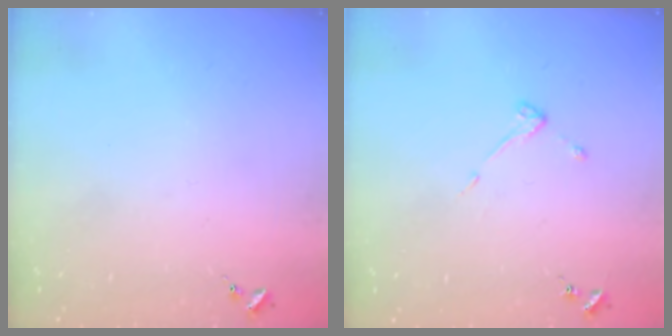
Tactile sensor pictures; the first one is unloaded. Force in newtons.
{"total": 4.3, "press": 4.3, "slide": 0.4}